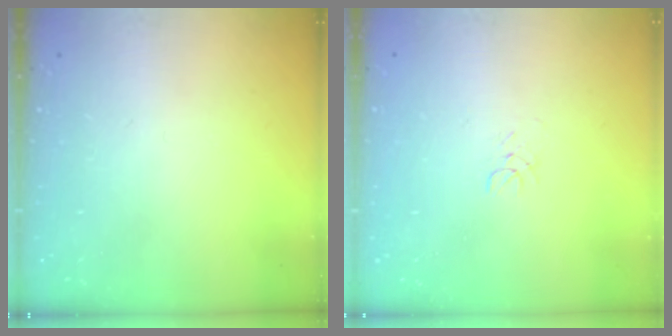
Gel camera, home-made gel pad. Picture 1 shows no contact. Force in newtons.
{"total": 1.7, "press": 1.7, "slide": 0.2}